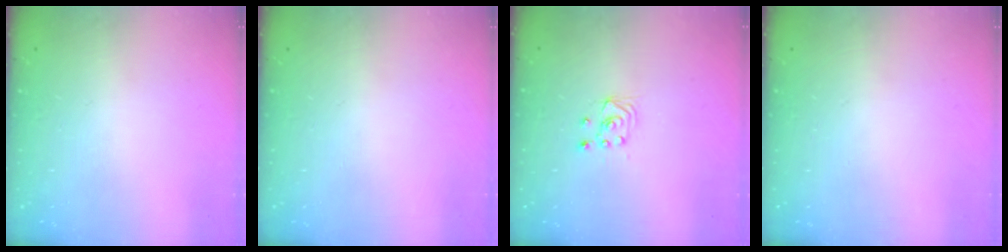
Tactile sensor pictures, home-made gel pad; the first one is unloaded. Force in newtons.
{"total": 0.0}
{"total": 3.0, "press": 2.8, "slide": 1.1}
{"total": 0.0}